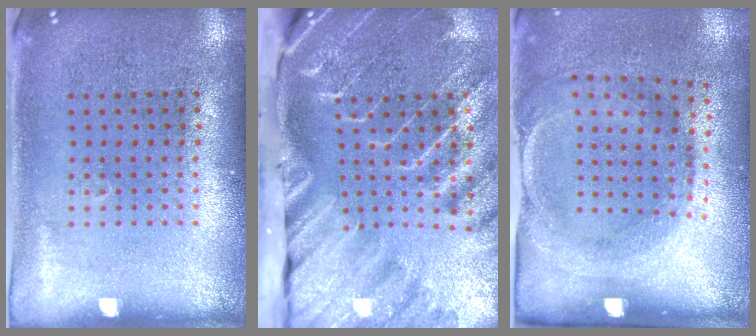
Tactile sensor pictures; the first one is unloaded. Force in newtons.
{"total": 4.4, "press": 3.3, "slide": 2.9}
{"total": 1.8, "press": 1.2, "slide": 1.4}